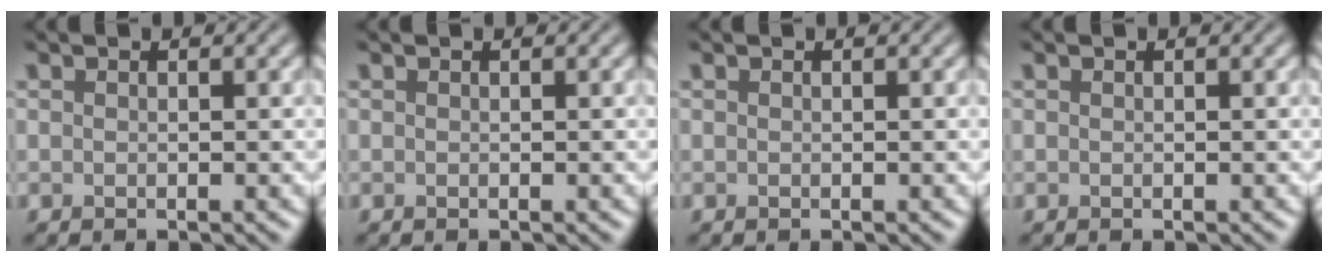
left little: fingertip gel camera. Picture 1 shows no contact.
{"total": 0.0}
{"total": 0.0}
{"total": 0.0}